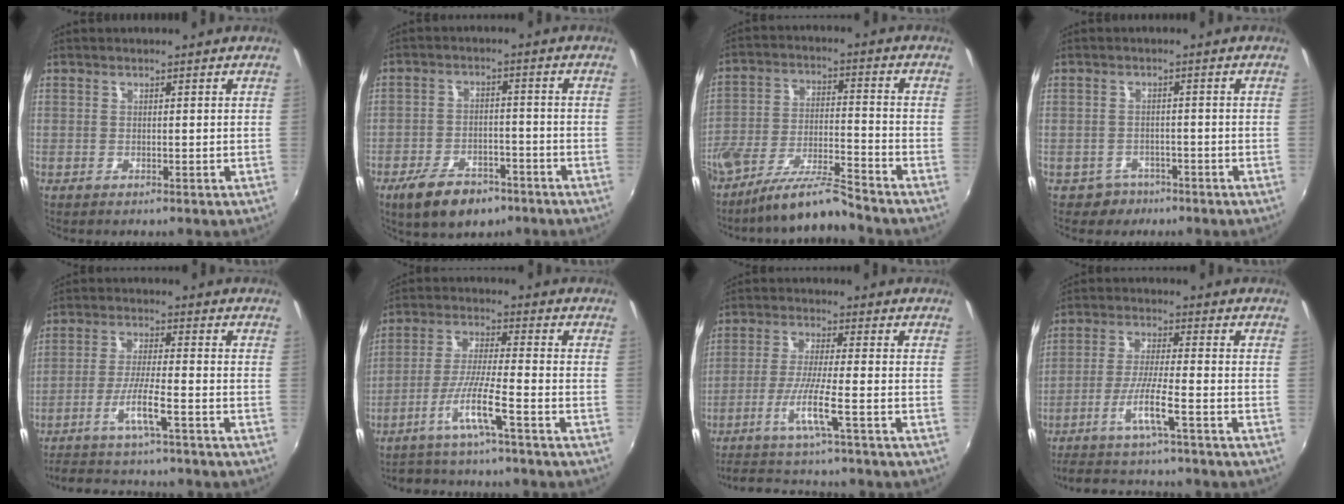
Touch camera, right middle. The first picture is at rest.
{"total": 10.5, "force": [-7.0, 5.4, 5.7], "torque": [-0.134, -0.008, -0.111]}
{"total": 9.6, "force": [-8.5, 0.4, 4.5], "torque": [-0.088, 0.001, -0.157]}
{"total": 3.8, "force": [-2.5, 2.9, 0.2], "torque": [-0.015, 0.003, -0.037]}
{"total": 10.3, "force": [-8.5, 0.7, 5.8], "torque": [-0.125, -0.011, -0.143]}
{"total": 7.0, "force": [-4.9, 0.0, 4.9], "torque": [-0.109, 0.002, -0.089]}
{"total": 9.5, "force": [-7.3, -0.5, 6.0], "torque": [-0.131, -0.019, -0.128]}
{"total": 10.7, "force": [-8.8, 0.1, 6.1], "torque": [-0.131, -0.015, -0.147]}